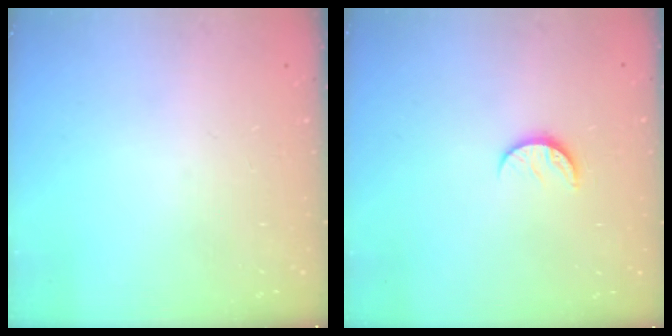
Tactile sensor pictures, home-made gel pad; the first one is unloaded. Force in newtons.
{"total": 6.1, "press": 6.1, "slide": 0.6}